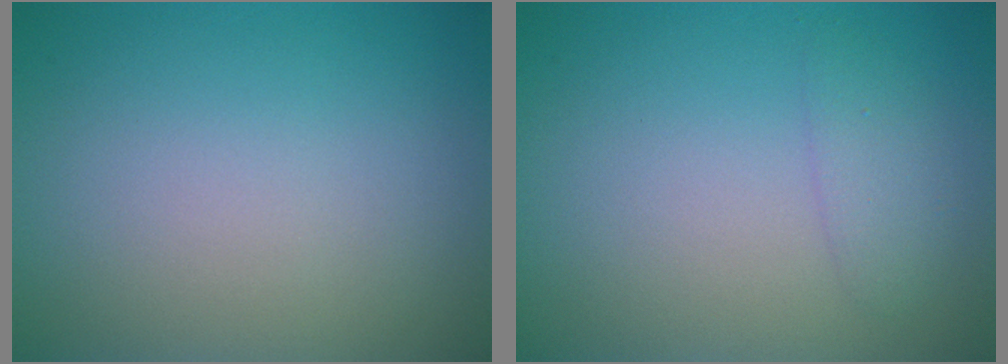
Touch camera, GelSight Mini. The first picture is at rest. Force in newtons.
{"total": 1.4, "press": 1.4, "slide": 0.1}